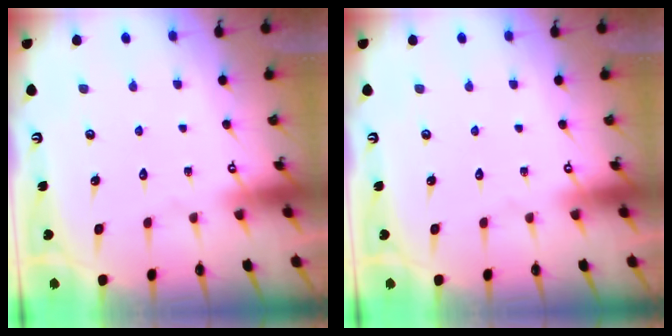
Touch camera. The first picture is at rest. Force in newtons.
{"total": 0.0}